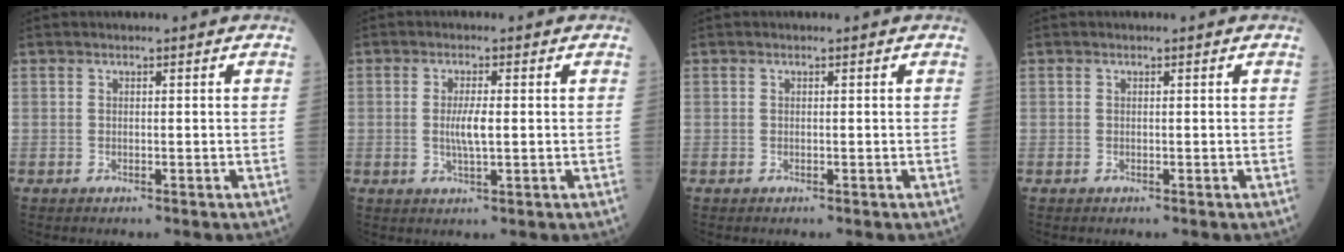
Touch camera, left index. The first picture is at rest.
{"total": 3.3, "force": [-0.8, 0.4, 3.1], "torque": [-0.060, -0.008, -0.017]}
{"total": 0.0}
{"total": 0.0}